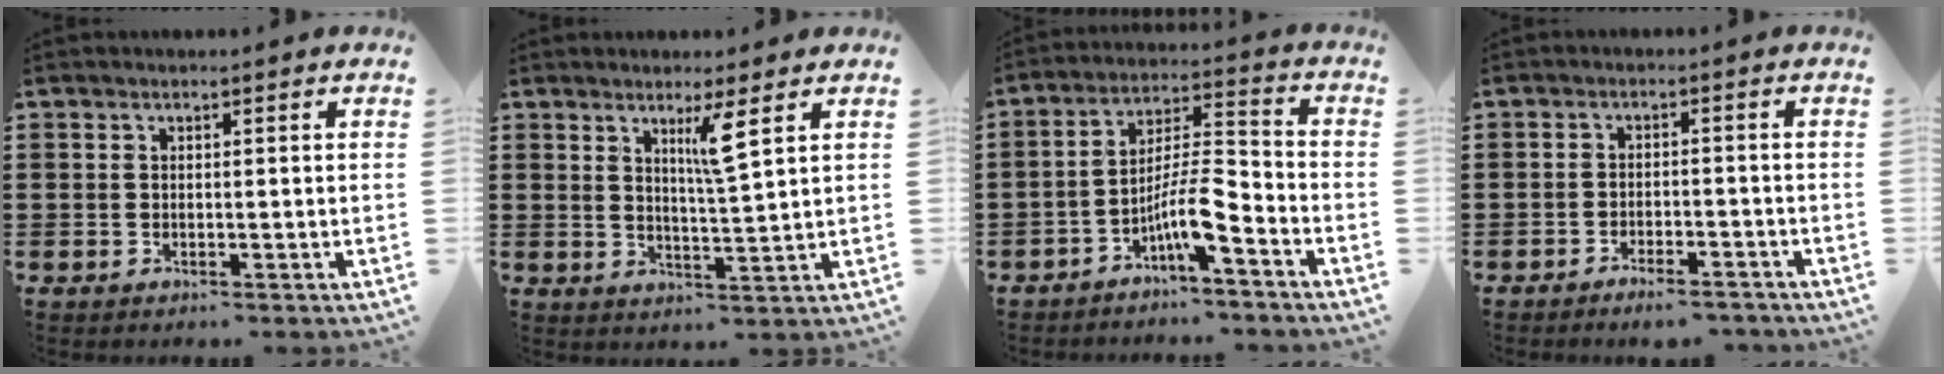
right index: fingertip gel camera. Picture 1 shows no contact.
{"total": 4.6, "force": [2.6, -0.1, 3.8], "torque": [-0.073, -0.005, 0.040]}
{"total": 8.4, "force": [-5.1, 1.4, 6.5], "torque": [-0.128, -0.004, -0.100]}
{"total": 2.9, "force": [-2.8, 0.1, 0.6], "torque": [-0.014, 0.001, -0.057]}